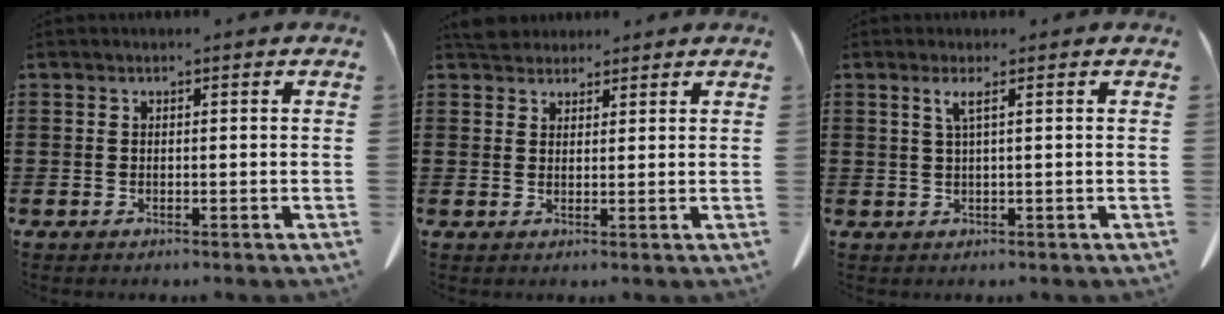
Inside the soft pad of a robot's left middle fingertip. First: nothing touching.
{"total": 3.3, "force": [3.0, 1.2, 0.6], "torque": [-0.012, -0.004, 0.059]}
{"total": 1.9, "force": [0.6, -0.3, 1.8], "torque": [-0.036, -0.004, 0.011]}